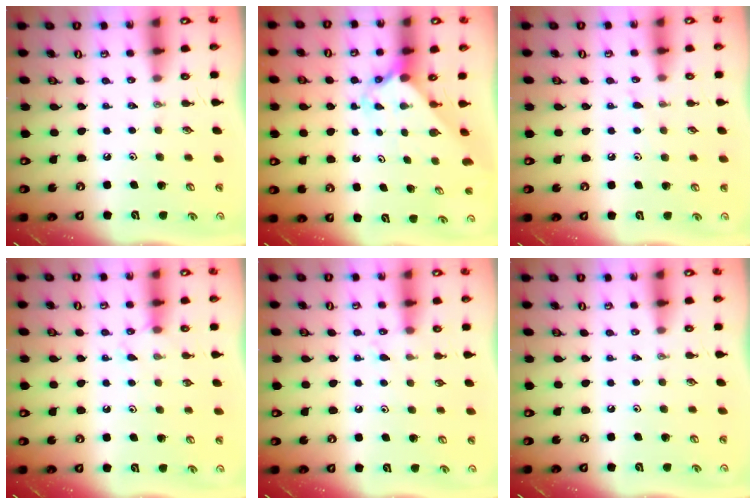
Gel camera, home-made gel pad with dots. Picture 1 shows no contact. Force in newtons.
{"total": 2.3, "press": 2.3, "slide": 0.3}
{"total": 3.0, "press": 2.9, "slide": 0.4}
{"total": 5.2, "press": 5.2, "slide": 0.5}
{"total": 6.1, "press": 6.1, "slide": 0.7}
{"total": 0.0}